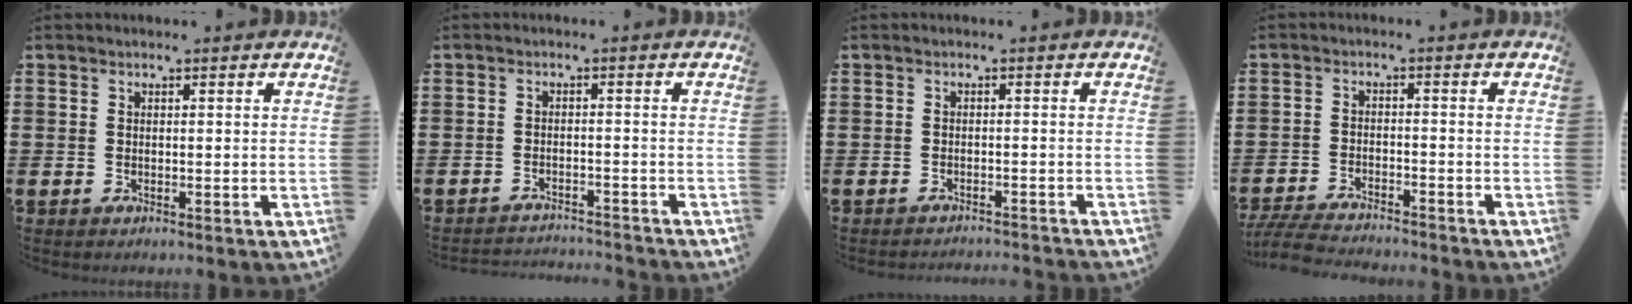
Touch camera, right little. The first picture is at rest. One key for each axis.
{"total": 2.1, "fx": -2.1, "fy": -0.1, "fz": -0.1, "tx": -0.004, "ty": 0.002, "tz": -0.046}
{"total": 1.2, "fx": -1.2, "fy": -0.2, "fz": -0.1, "tx": 0.000, "ty": 0.003, "tz": -0.026}
{"total": 4.4, "fx": -4.3, "fy": 0.3, "fz": 0.9, "tx": -0.024, "ty": -0.001, "tz": -0.088}